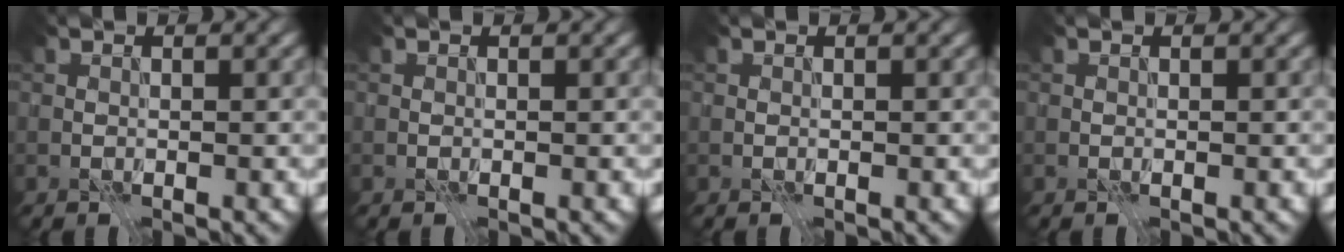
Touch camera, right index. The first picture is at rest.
{"total": 0.0}
{"total": 0.0}
{"total": 0.0}